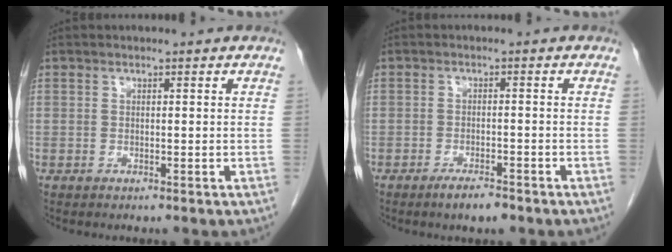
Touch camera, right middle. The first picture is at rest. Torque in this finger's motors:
{"motor_torque": [0.59, -0.36, 0.17, 0.03]}